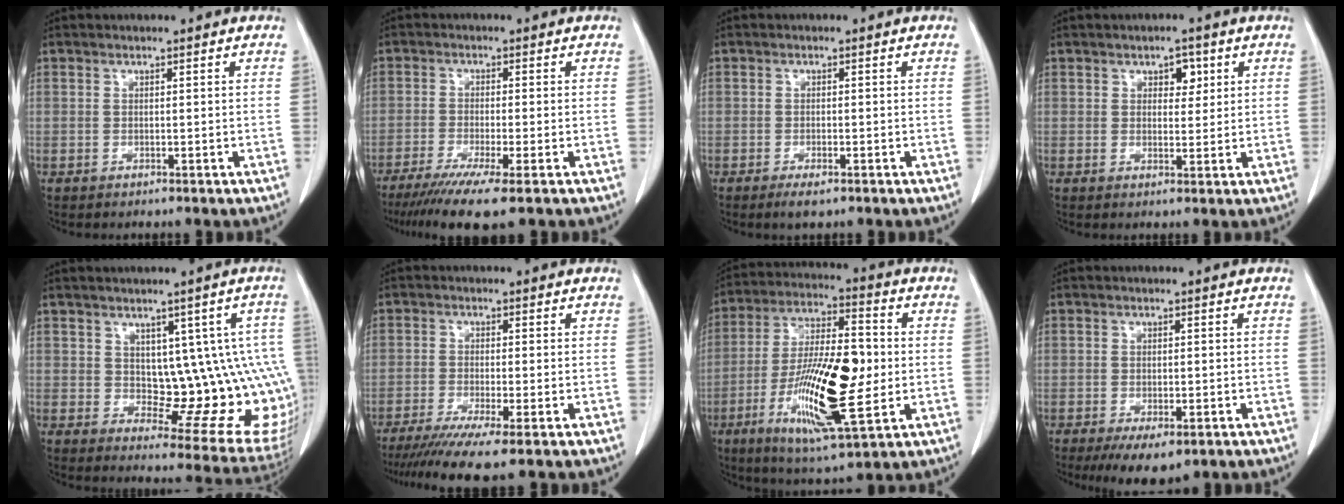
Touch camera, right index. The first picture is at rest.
{"total": 9.4, "force": [-6.3, 0.0, 7.0], "torque": [-0.116, -0.025, -0.100]}
{"total": 2.3, "force": [-1.5, 0.7, 1.7], "torque": [-0.031, -0.002, -0.020]}
{"total": 2.9, "force": [1.3, 1.7, 1.9], "torque": [-0.021, 0.003, 0.017]}
{"total": 13.7, "force": [1.2, 6.4, 12.1], "torque": [-0.114, 0.010, 0.029]}
{"total": 8.8, "force": [-6.5, -0.4, 6.0], "torque": [-0.094, -0.022, -0.104]}
{"total": 18.8, "force": [-3.2, 4.4, 18.0], "torque": [-0.345, -0.005, -0.053]}
{"total": 6.2, "force": [-3.9, 2.4, 4.3], "torque": [-0.061, -0.010, -0.056]}